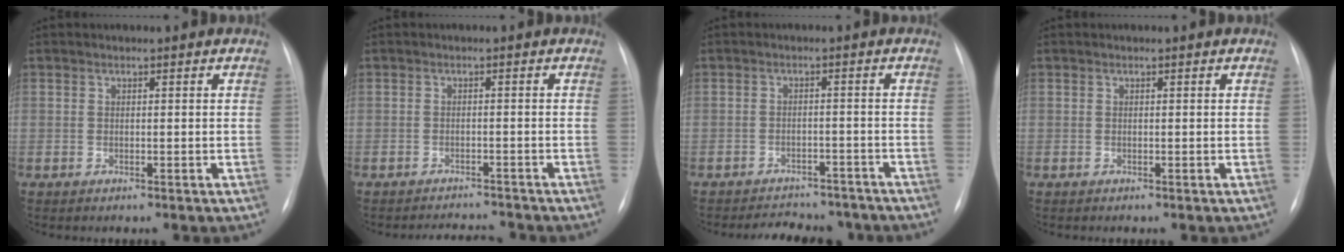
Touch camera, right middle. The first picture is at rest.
{"total": 3.6, "force": [-3.6, 0.0, -0.2], "torque": [0.001, -0.002, -0.052]}
{"total": 9.8, "force": [-8.9, 3.5, 2.3], "torque": [-0.030, 0.007, -0.105]}
{"total": 0.0}